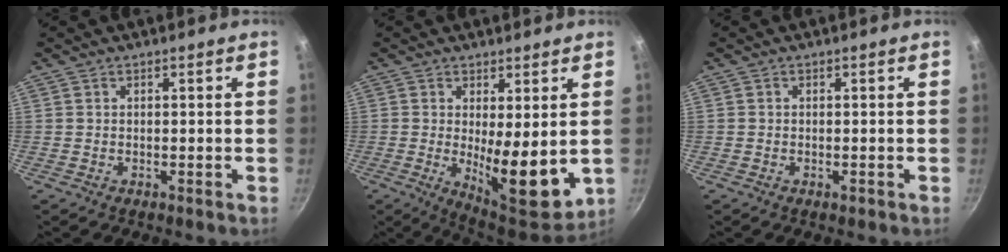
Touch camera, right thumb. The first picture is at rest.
{"total": 12.1, "force": [0.2, 4.3, 11.4], "torque": [-0.143, -0.032, 0.017]}
{"total": 0.8, "force": [-0.4, 0.5, 0.5], "torque": [-0.007, 0.002, -0.009]}